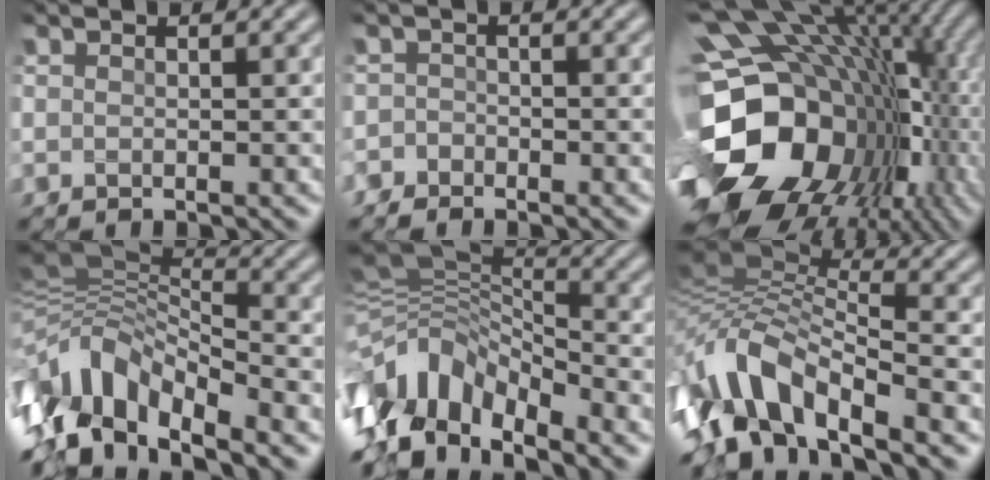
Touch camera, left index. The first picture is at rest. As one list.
[{"total": 1.9, "force": [-1.4, 1.3, -0.3], "torque": [0.037, 0.009, -0.034]}, {"total": 19.0, "force": [-2.7, 13.6, 12.9], "torque": [-0.263, -0.026, -0.021]}, {"total": 9.2, "force": [-5.1, 4.0, 6.6], "torque": [-0.123, 0.010, -0.111]}, {"total": 11.1, "force": [-5.6, 5.8, 7.7], "torque": [-0.152, 0.006, -0.110]}, {"total": 8.0, "force": [-4.7, 3.0, 5.8], "torque": [-0.102, 0.014, -0.103]}]